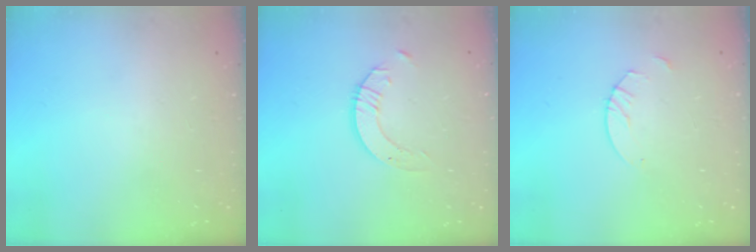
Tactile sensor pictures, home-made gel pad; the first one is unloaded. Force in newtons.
{"total": 2.3, "press": 2.3, "slide": 0.2}
{"total": 2.7, "press": 2.7, "slide": 0.2}